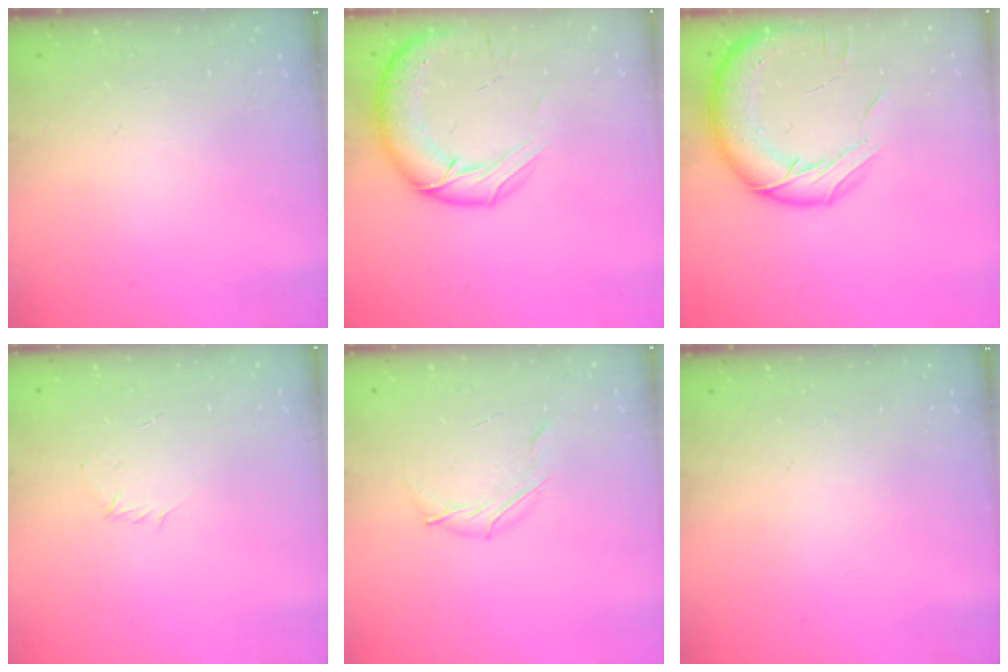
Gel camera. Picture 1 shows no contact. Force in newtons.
{"total": 15.3, "press": 14.8, "slide": 3.8}
{"total": 16.1, "press": 15.8, "slide": 3.0}
{"total": 2.9, "press": 2.8, "slide": 0.8}
{"total": 4.0, "press": 3.8, "slide": 1.0}
{"total": 0.0}